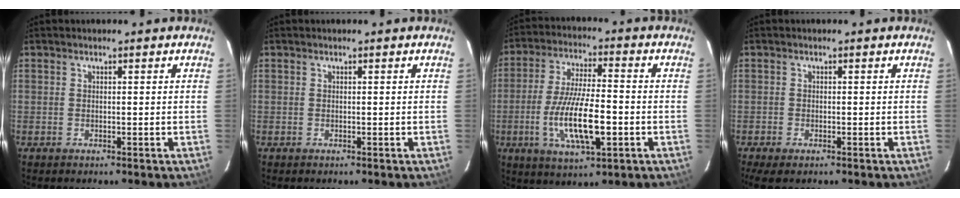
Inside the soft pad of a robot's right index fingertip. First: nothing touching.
{"total": 0.0}
{"total": 13.9, "force": [-3.8, 3.7, 12.8], "torque": [-0.253, -0.013, -0.065]}
{"total": 3.5, "force": [-2.4, 1.3, 2.2], "torque": [-0.052, -0.015, -0.043]}